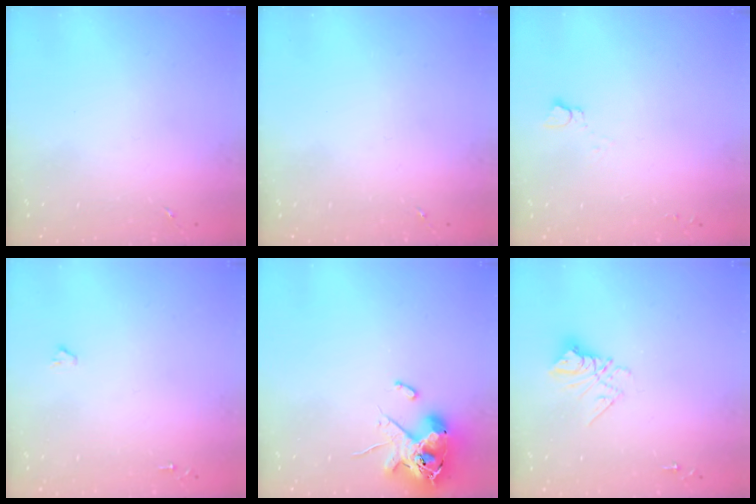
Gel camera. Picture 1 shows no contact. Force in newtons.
{"total": 0.0}
{"total": 2.5, "press": 2.5, "slide": 0.1}
{"total": 0.9, "press": 0.9, "slide": 0.1}
{"total": 12.8, "press": 12.6, "slide": 2.3}
{"total": 10.4, "press": 10.4, "slide": 0.9}